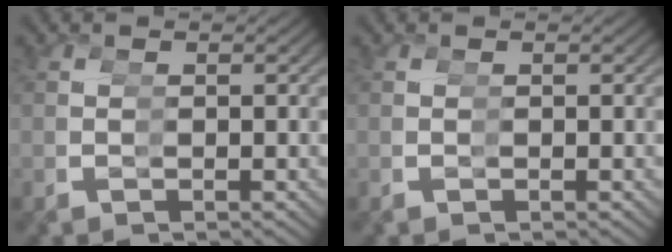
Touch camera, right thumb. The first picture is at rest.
{"total": 0.0}